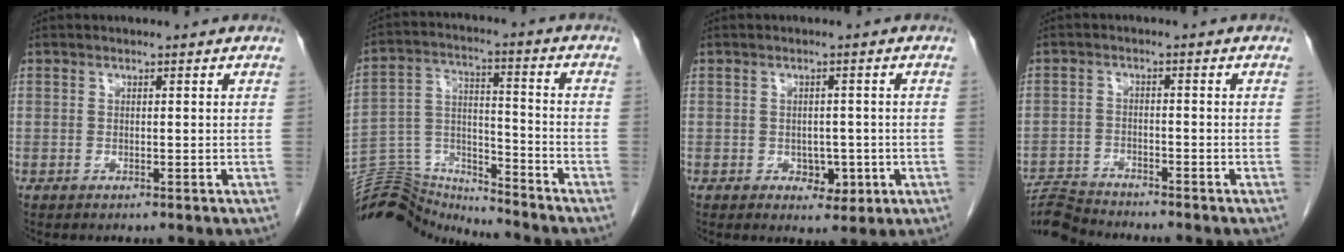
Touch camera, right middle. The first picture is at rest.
{"total": 13.3, "force": [-13.2, 1.3, 0.0], "torque": [-0.006, 0.054, -0.237]}
{"total": 3.5, "force": [-1.0, 2.2, 2.5], "torque": [-0.027, 0.003, -0.004]}
{"total": 5.5, "force": [-5.5, -0.5, -0.1], "torque": [0.004, -0.006, -0.102]}